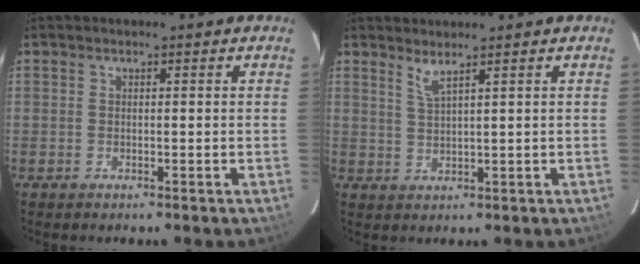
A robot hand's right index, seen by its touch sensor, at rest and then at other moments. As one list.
[{"total": 2.3, "force": [1.8, -0.5, 1.5], "torque": [-0.032, -0.007, 0.033]}]